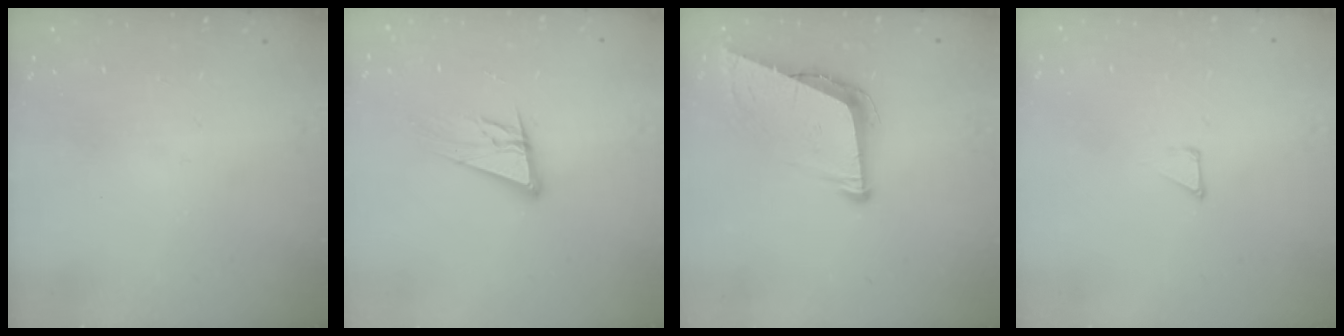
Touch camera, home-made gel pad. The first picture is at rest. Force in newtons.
{"total": 13.6, "press": 13.1, "slide": 3.6}
{"total": 9.0, "press": 8.6, "slide": 2.6}
{"total": 1.2, "press": 1.2, "slide": 0.0}